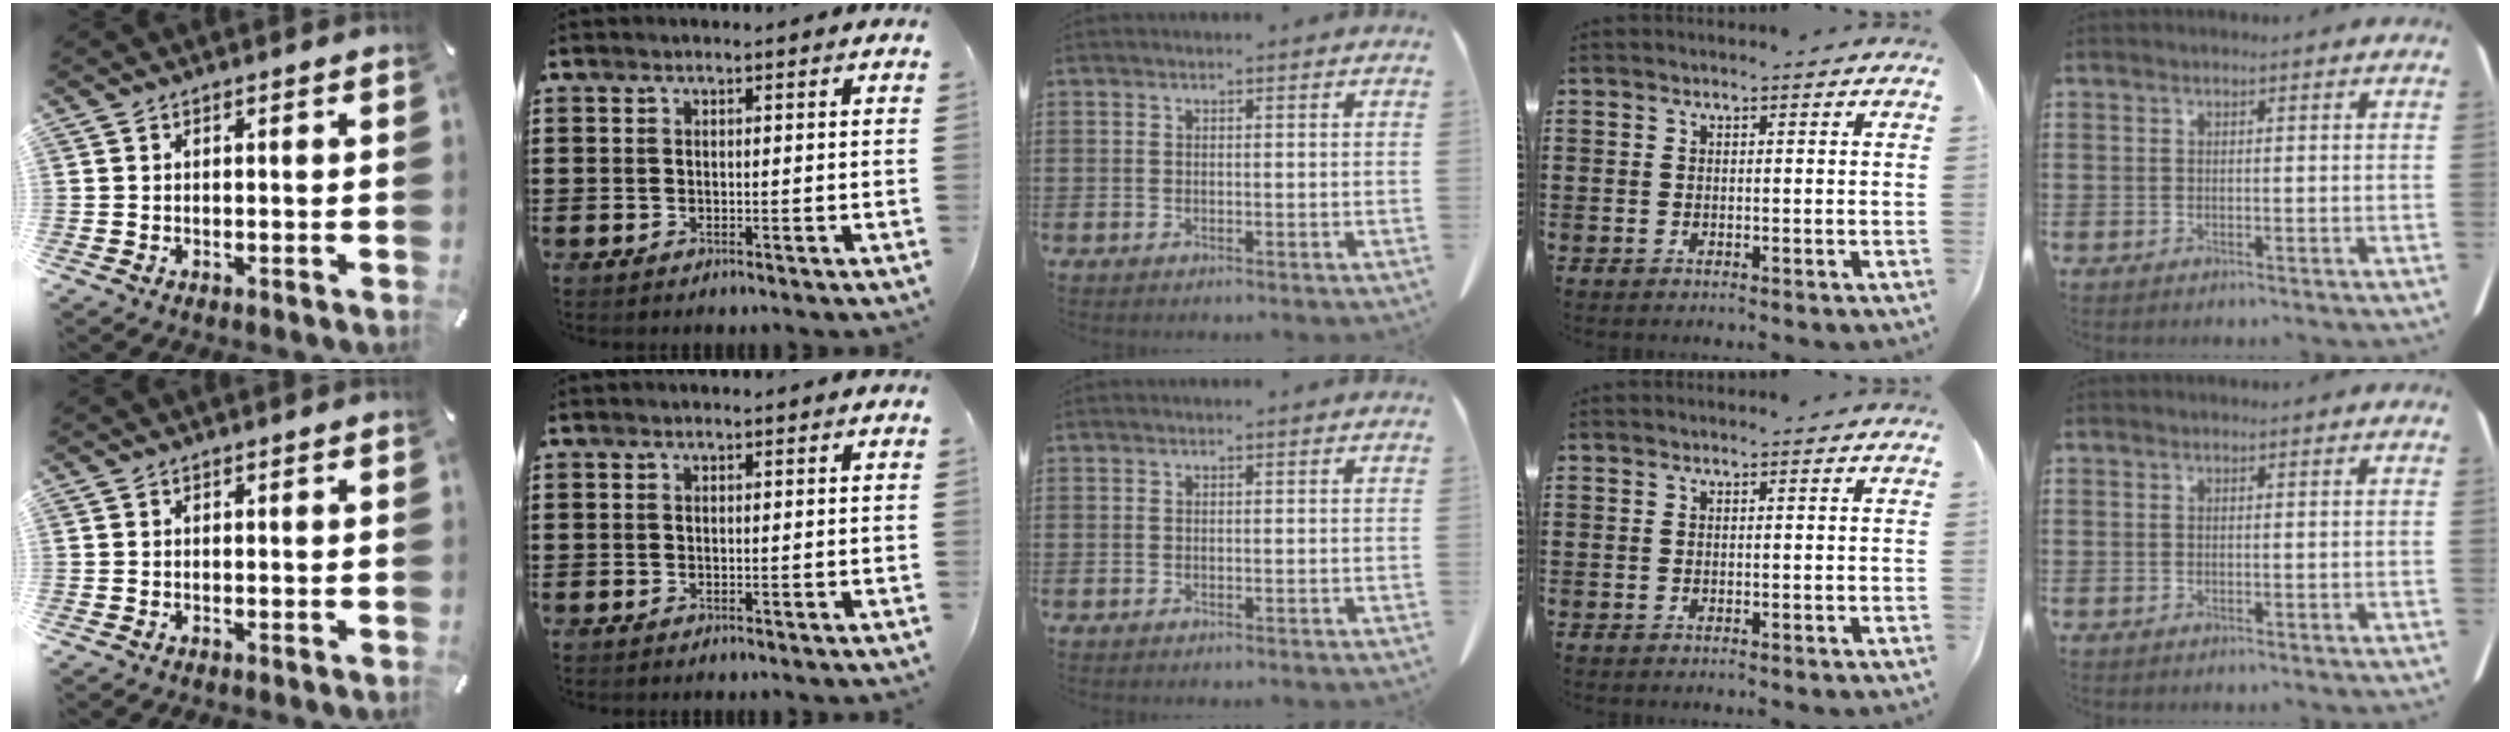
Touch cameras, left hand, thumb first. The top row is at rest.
{}